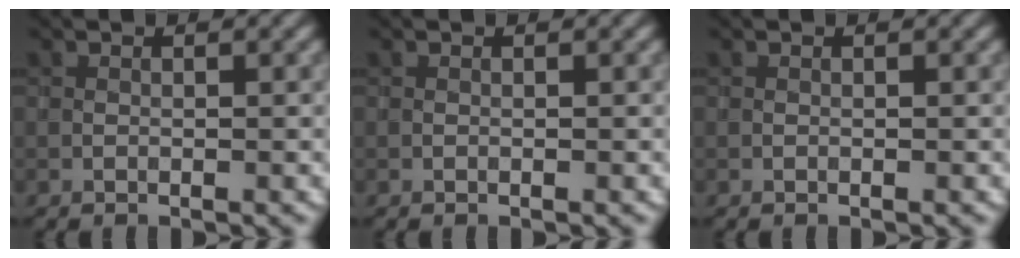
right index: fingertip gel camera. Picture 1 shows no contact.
{"total": 0.0}
{"total": 0.0}